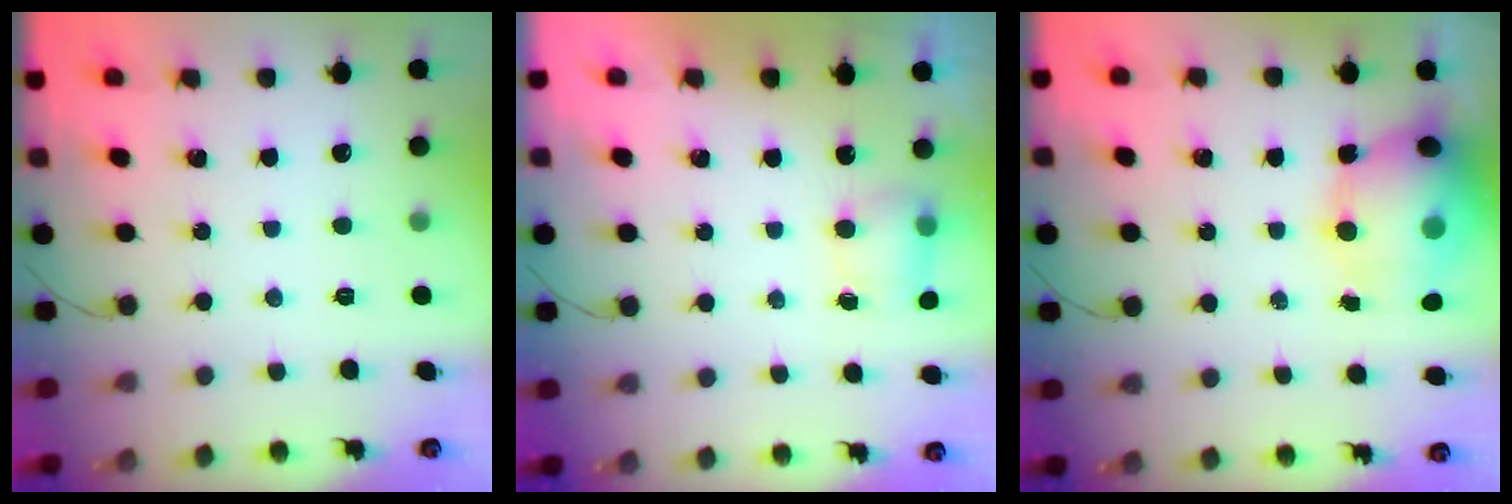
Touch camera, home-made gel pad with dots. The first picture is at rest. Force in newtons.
{"total": 4.8, "press": 4.7, "slide": 0.8}
{"total": 15.9, "press": 15.3, "slide": 4.4}